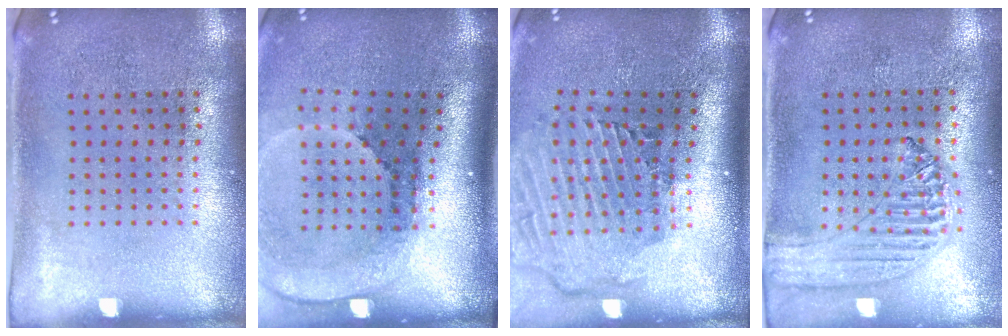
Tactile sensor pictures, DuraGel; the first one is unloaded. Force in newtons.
{"total": 2.6, "press": 1.7, "slide": 1.9}
{"total": 3.0, "press": 2.1, "slide": 2.1}
{"total": 1.2, "press": 1.2, "slide": 0.1}